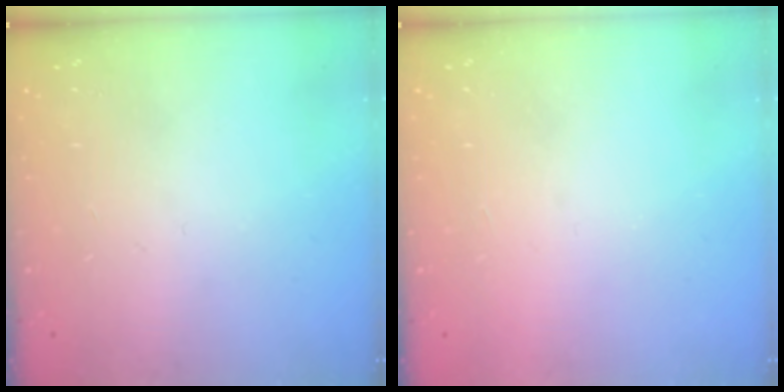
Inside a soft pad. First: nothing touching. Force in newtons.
{"total": 1.6, "press": 1.6, "slide": 0.1}